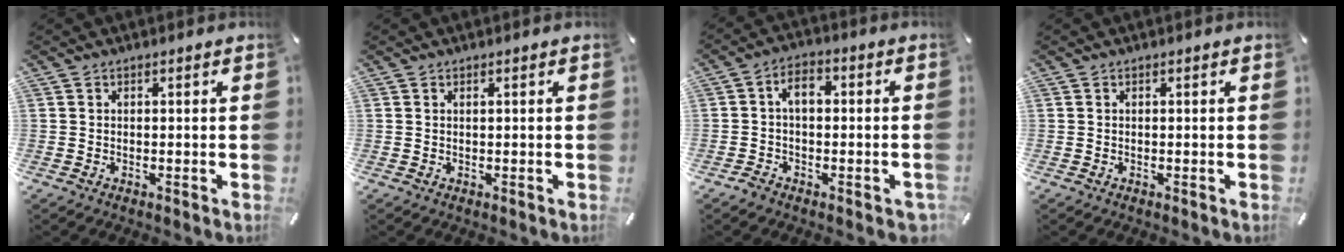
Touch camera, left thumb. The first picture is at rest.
{"total": 0.0}
{"total": 6.2, "force": [-0.2, 4.5, 4.3], "torque": [-0.065, 0.012, -0.006]}
{"total": 0.0}